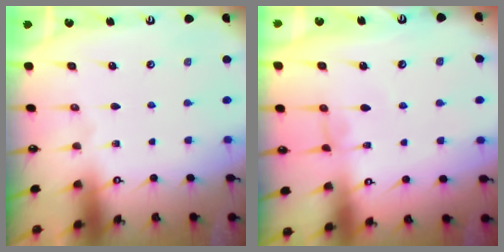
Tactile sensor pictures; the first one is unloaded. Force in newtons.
{"total": 0.7, "press": 0.6, "slide": 0.4}